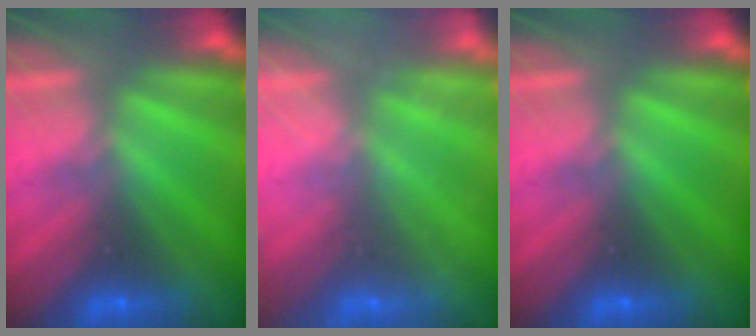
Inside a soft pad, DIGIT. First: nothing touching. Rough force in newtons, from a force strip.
{"total": 2.5}
{"total": 0.0}